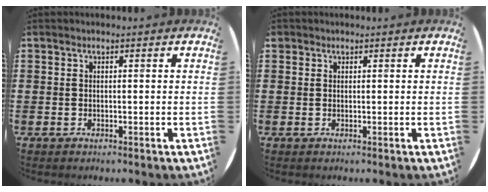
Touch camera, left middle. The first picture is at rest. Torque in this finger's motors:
{"motor_torque": [0.90, -1.09, 0.02, 0.02]}